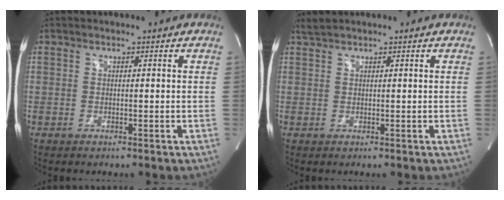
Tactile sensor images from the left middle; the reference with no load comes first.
{"total": 1.2, "force": [1.1, -0.2, 0.2], "torque": [-0.012, 0.012, 0.030]}